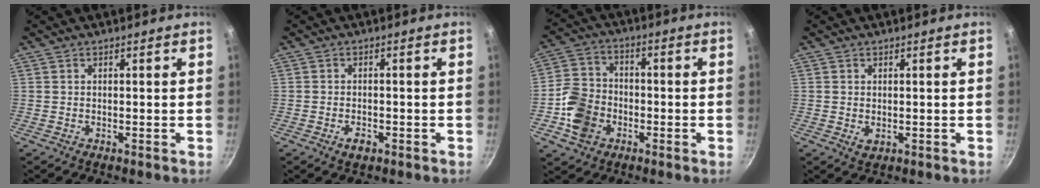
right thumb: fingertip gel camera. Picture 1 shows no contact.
{"total": 2.7, "force": [-1.3, 1.5, 1.8], "torque": [-0.029, 0.009, -0.023]}
{"total": 10.1, "force": [-3.3, 8.1, 5.0], "torque": [-0.074, 0.026, -0.074]}
{"total": 1.5, "force": [0.2, 1.1, 1.0], "torque": [-0.017, -0.004, 0.004]}